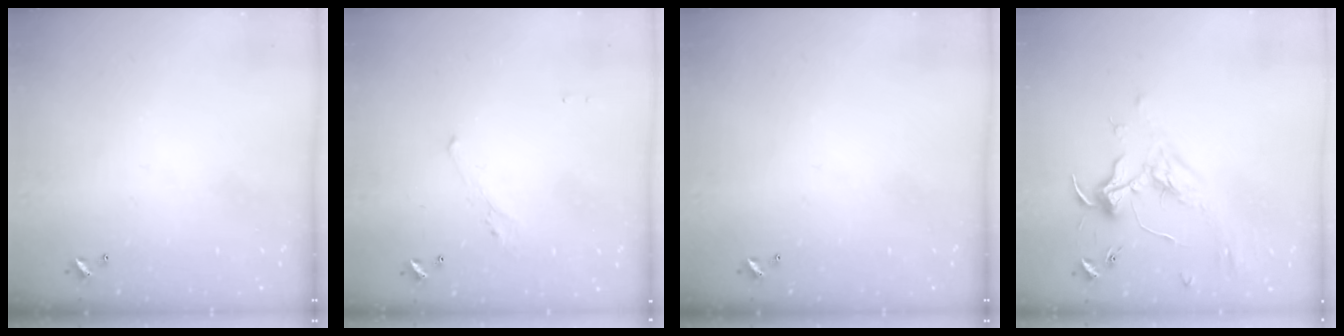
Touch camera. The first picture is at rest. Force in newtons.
{"total": 0.8, "press": 0.4, "slide": 0.7}
{"total": 0.0}
{"total": 1.9, "press": 1.7, "slide": 0.7}